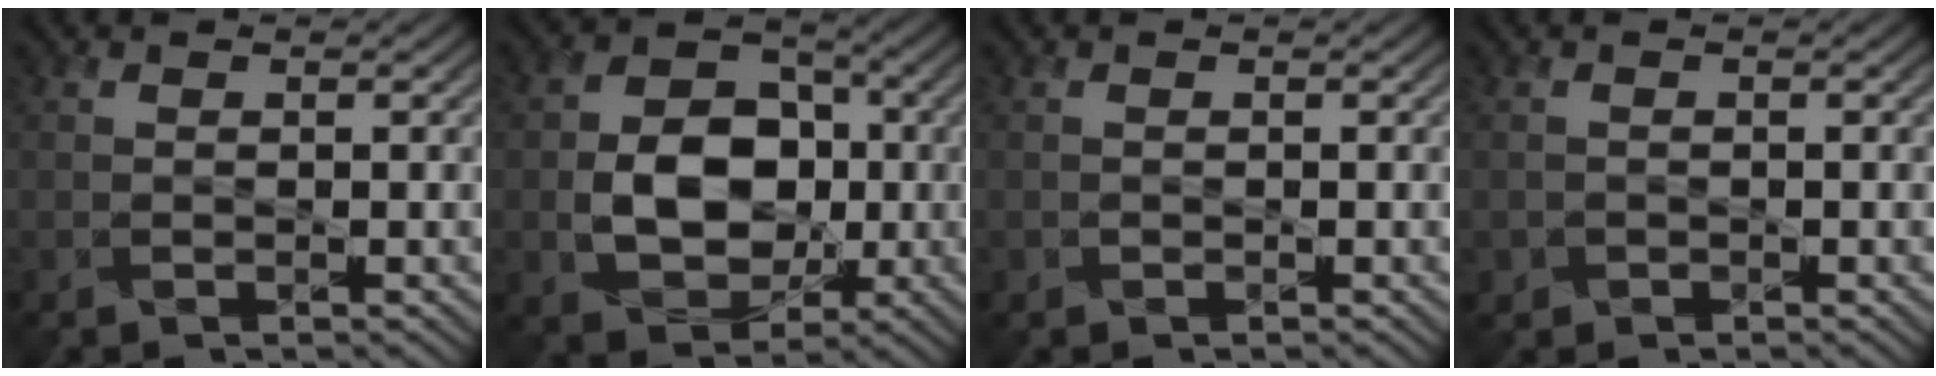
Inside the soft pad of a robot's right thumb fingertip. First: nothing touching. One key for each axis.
{"total": 9.5, "fx": -1.3, "fy": 7.4, "fz": 5.9, "tx": -0.115, "ty": -0.004, "tz": -0.033}
{"total": 0.0}
{"total": 1.0, "fx": -0.5, "fy": 0.9, "fz": -0.1, "tx": 0.002, "ty": -0.007, "tz": -0.008}